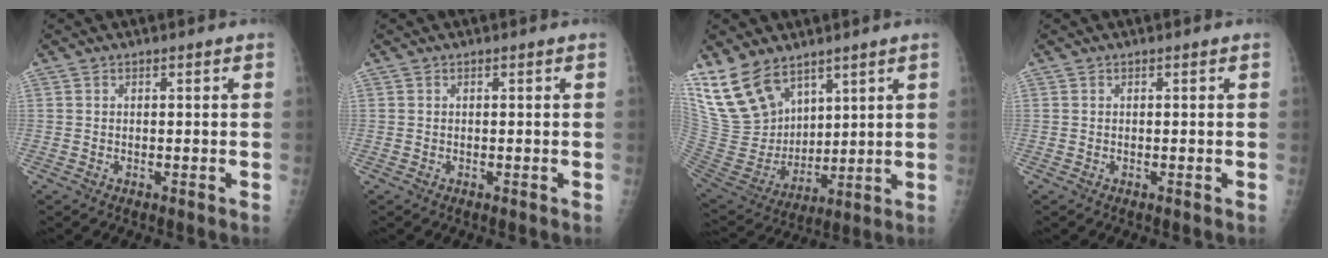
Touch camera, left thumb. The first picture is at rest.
{"total": 0.0}
{"total": 16.8, "force": [11.3, 9.7, 7.8], "torque": [-0.131, -0.044, 0.242]}
{"total": 0.0}